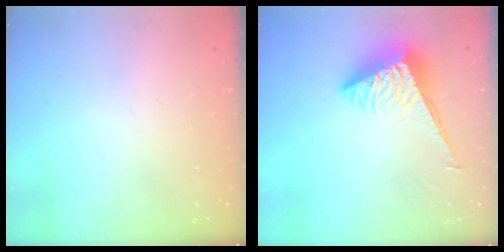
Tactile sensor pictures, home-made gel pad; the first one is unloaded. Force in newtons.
{"total": 6.1, "press": 6.1, "slide": 0.6}